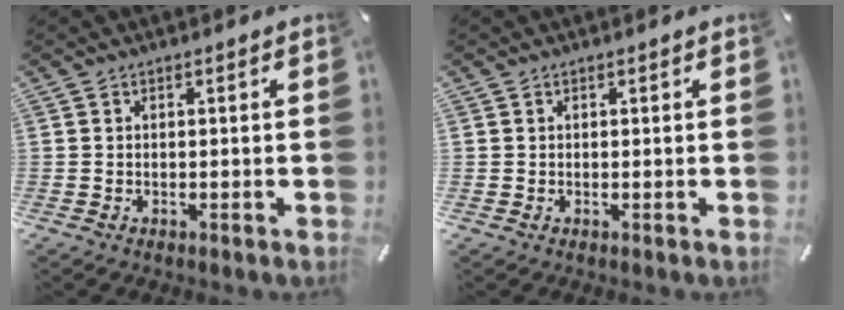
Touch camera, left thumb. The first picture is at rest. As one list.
[{"total": 1.1, "force": [0.5, 0.9, -0.3], "torque": [0.008, 0.004, 0.009]}]